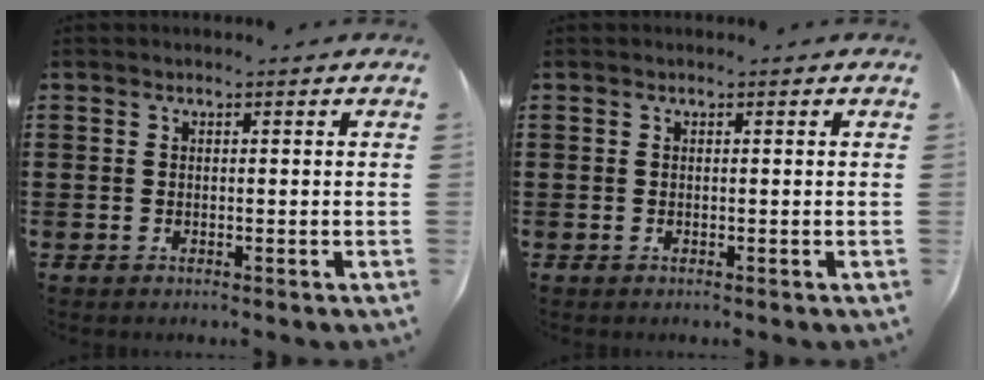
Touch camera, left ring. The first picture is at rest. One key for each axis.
{"total": 0.0}